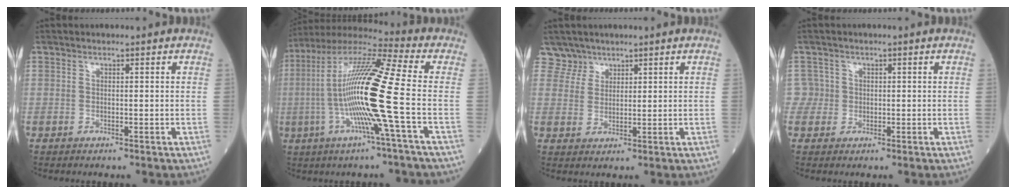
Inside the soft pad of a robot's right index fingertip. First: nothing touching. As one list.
[{"total": 17.3, "force": [-2.7, -1.1, 17.0], "torque": [-0.330, 0.004, -0.068]}, {"total": 2.7, "force": [2.2, 1.5, -0.6], "torque": [0.018, 0.004, 0.042]}, {"total": 2.0, "force": [-0.2, 2.0, -0.5], "torque": [0.023, 0.008, -0.006]}]